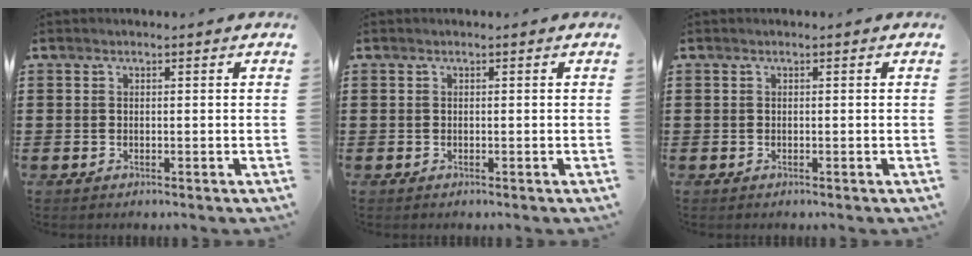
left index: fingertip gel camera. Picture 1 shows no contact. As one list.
[{"total": 0.0}, {"total": 0.0}]